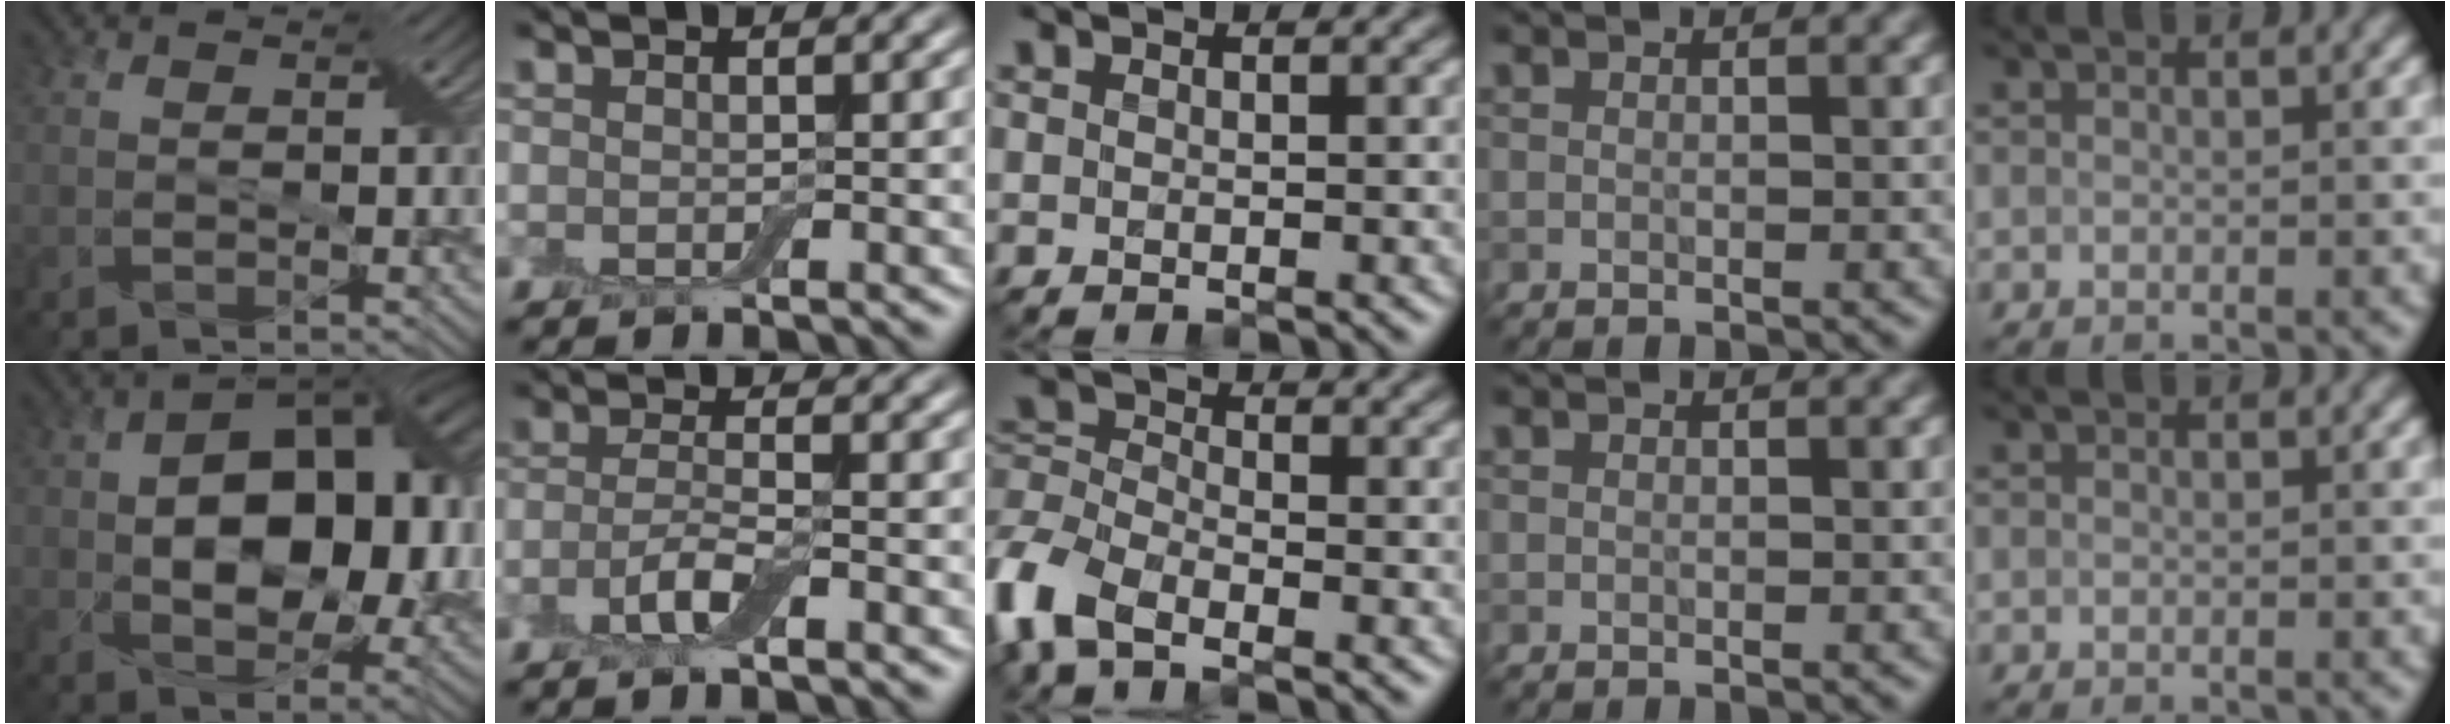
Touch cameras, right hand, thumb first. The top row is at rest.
{"thumb": {"total": 14.9, "force": [0.8, 9.3, 11.7], "torque": [-0.158, 0.009, 0.019]}, "index": {"total": 2.9, "force": [-1.4, 0.7, 2.4], "torque": [-0.053, 0.003, -0.034]}, "middle": {"total": 6.5, "force": [-4.0, 3.1, 4.0], "torque": [-0.097, -0.003, -0.096]}}